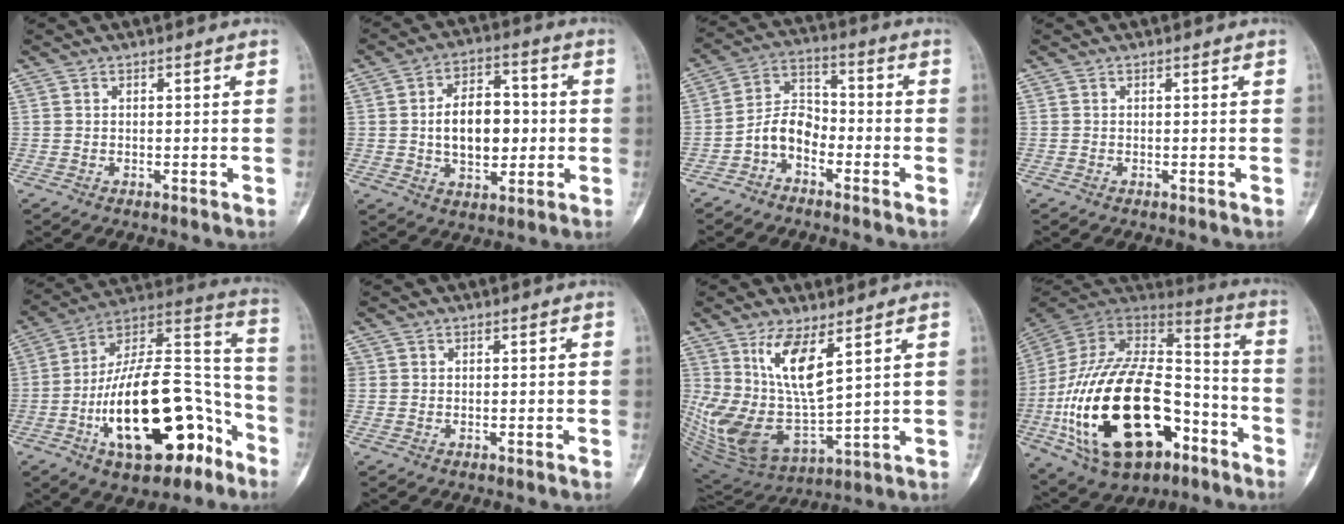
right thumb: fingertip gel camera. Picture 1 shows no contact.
{"total": 12.6, "force": [-0.1, 7.8, 9.9], "torque": [-0.124, 0.015, -0.001]}
{"total": 7.4, "force": [-3.6, 4.9, 4.2], "torque": [-0.064, 0.048, -0.083]}
{"total": 0.0}
{"total": 28.9, "force": [-11.4, 13.3, 23.0], "torque": [-0.361, 0.081, -0.171]}
{"total": 0.9, "force": [0.1, 0.9, 0.1], "torque": [0.006, 0.003, 0.002]}
{"total": 16.4, "force": [5.9, 6.2, 14.0], "torque": [-0.269, -0.039, 0.137]}
{"total": 34.5, "force": [-12.2, 18.9, 26.1], "torque": [-0.531, 0.043, -0.193]}